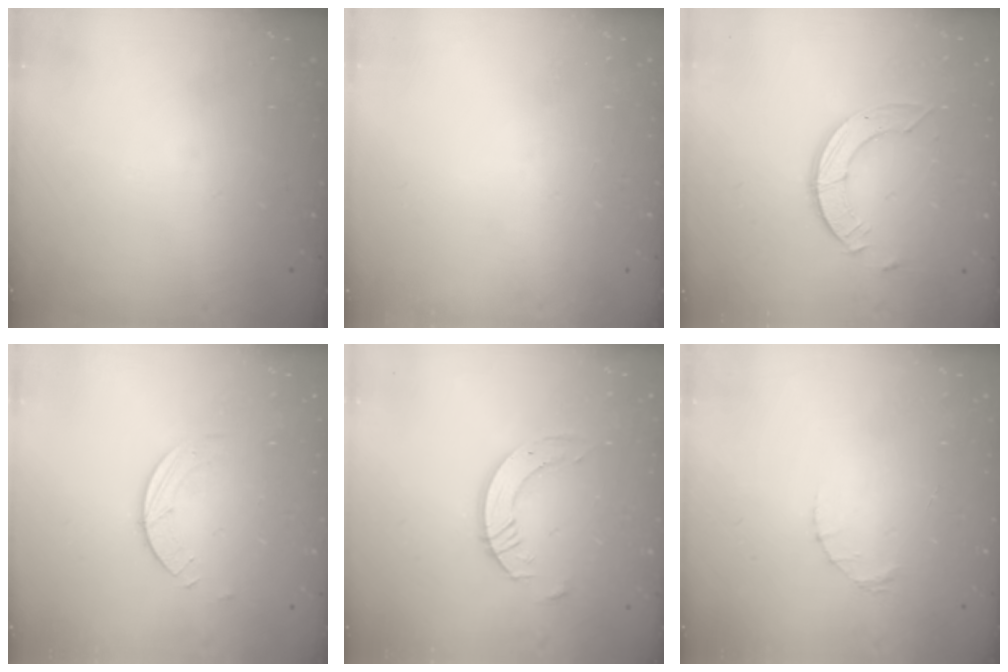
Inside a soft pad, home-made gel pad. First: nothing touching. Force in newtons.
{"total": 0.0}
{"total": 4.2, "press": 4.2, "slide": 0.2}
{"total": 1.5, "press": 1.5, "slide": 0.1}
{"total": 8.0, "press": 7.9, "slide": 0.7}
{"total": 1.4, "press": 1.4, "slide": 0.2}